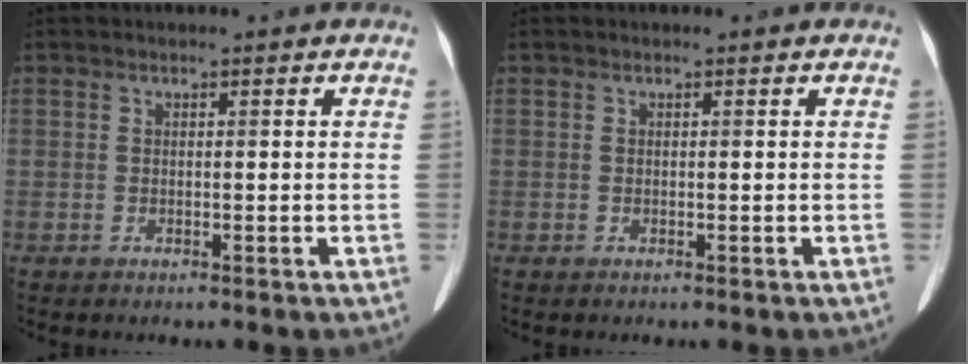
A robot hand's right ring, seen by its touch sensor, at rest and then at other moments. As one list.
[{"total": 0.0}]